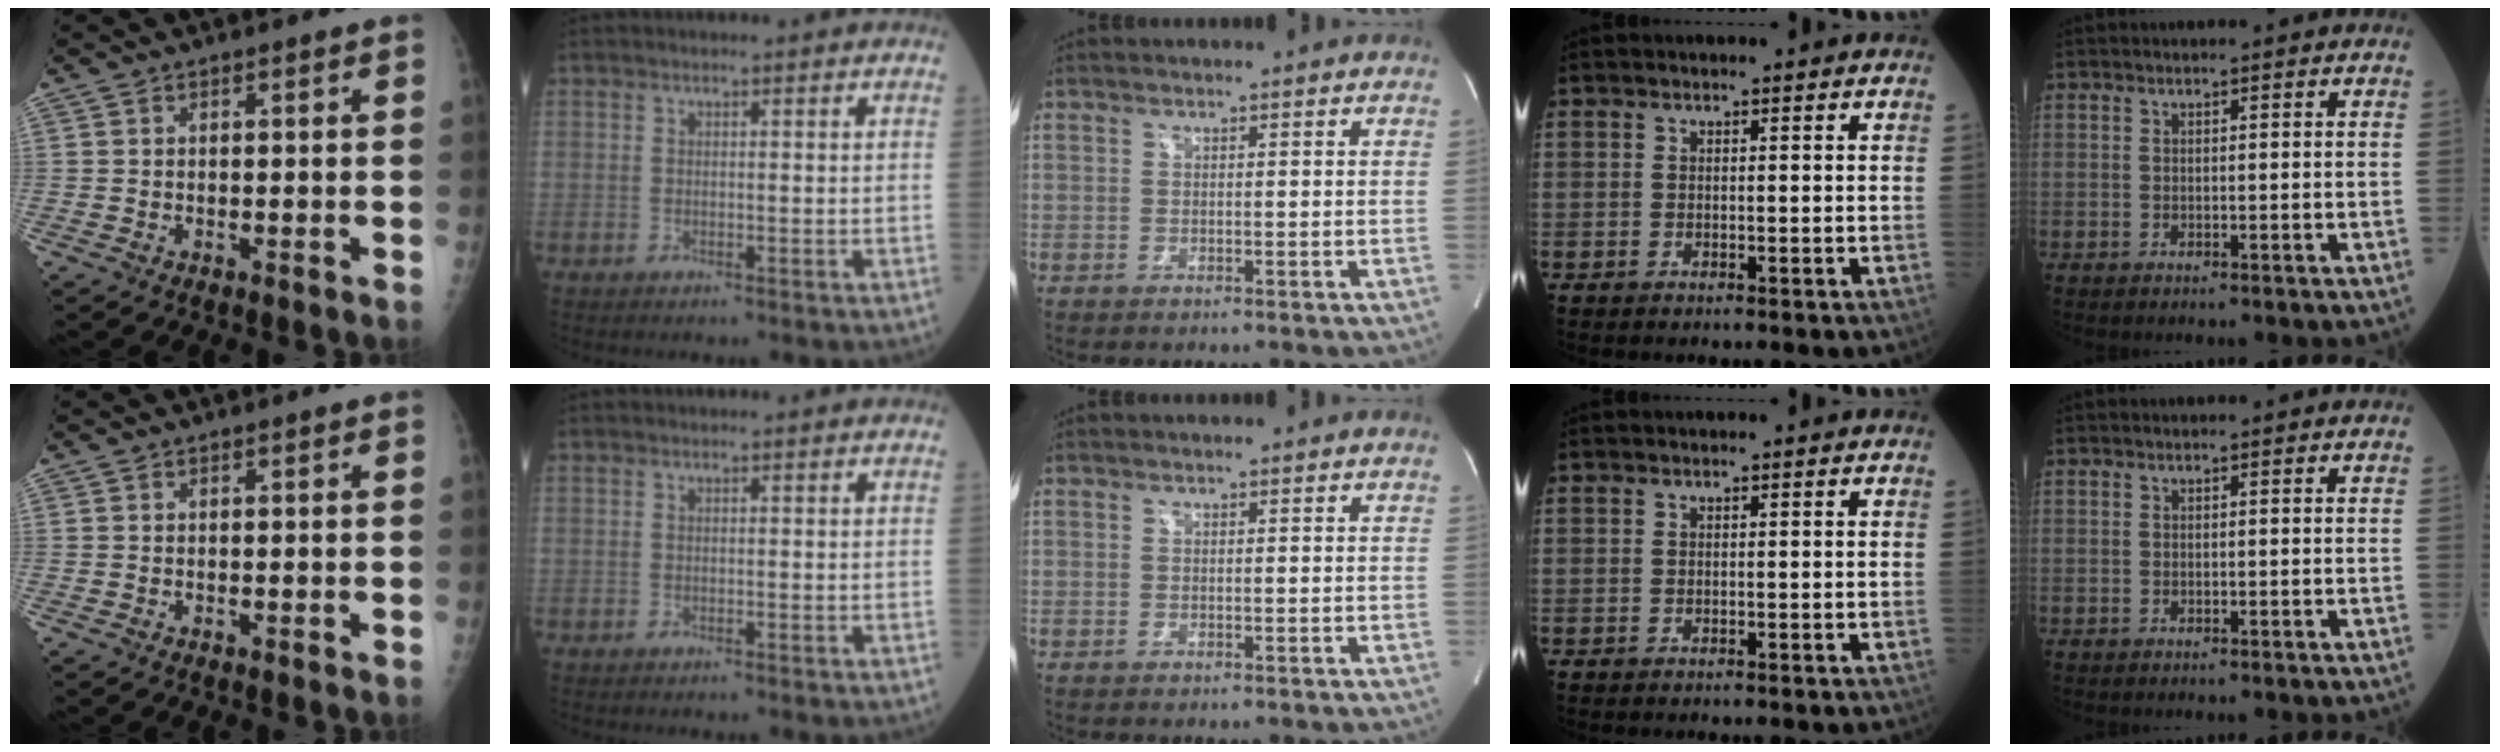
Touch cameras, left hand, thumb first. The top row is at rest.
{}